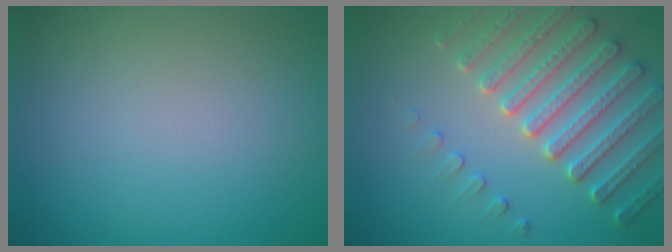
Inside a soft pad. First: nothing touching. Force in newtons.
{"total": 4.8, "press": 4.6, "slide": 1.3}